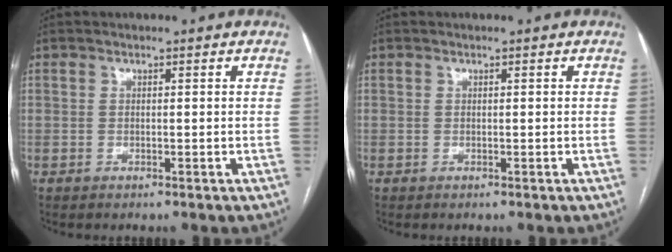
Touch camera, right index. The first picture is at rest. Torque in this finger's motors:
{"motor_torque": [-0.05, -0.04, 0.03, 0.01]}